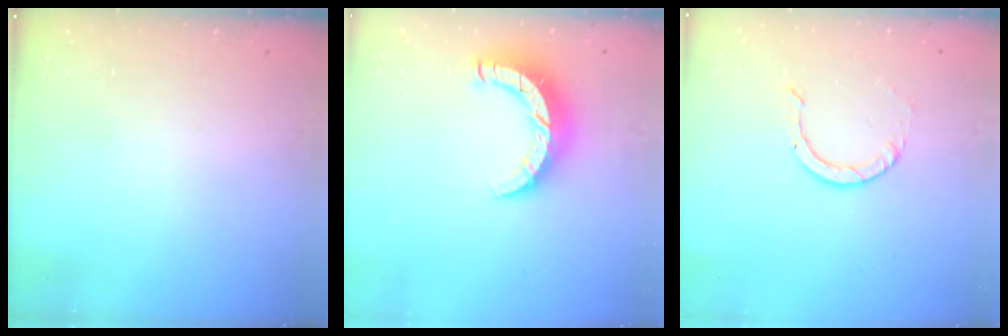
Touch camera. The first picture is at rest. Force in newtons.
{"total": 9.7, "press": 9.7, "slide": 0.2}
{"total": 2.2, "press": 2.2, "slide": 0.2}